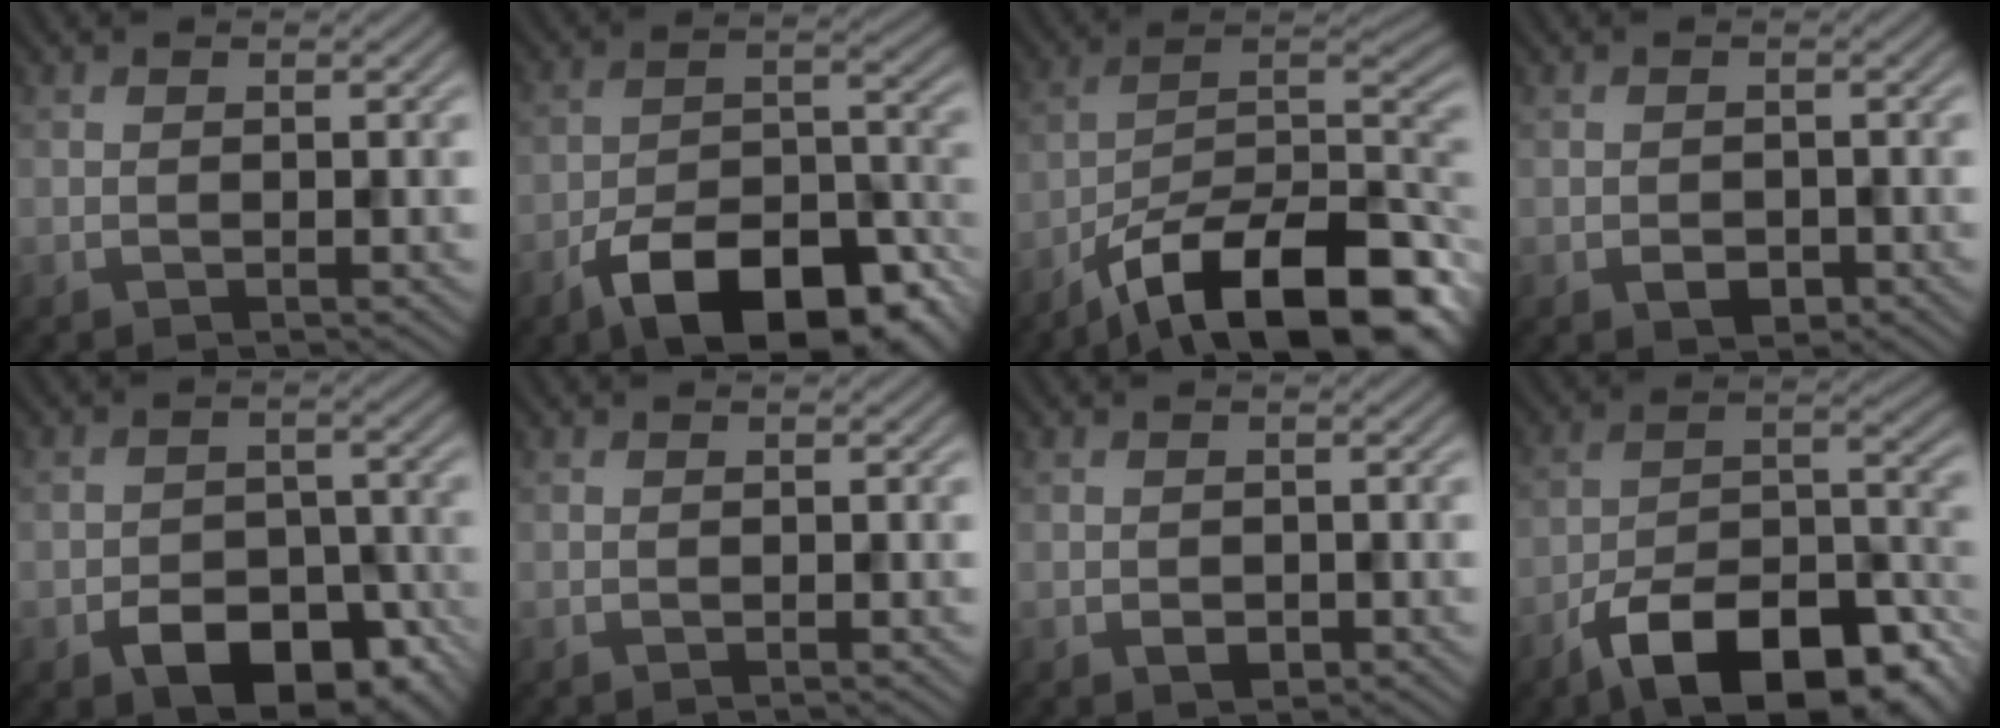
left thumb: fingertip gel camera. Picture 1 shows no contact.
{"total": 14.4, "force": [-9.1, 6.3, 9.2], "torque": [-0.145, -0.011, -0.156]}
{"total": 16.9, "force": [-11.2, 5.8, 11.1], "torque": [-0.186, -0.013, -0.192]}
{"total": 2.0, "force": [-0.8, 1.5, 1.1], "torque": [-0.020, -0.010, -0.014]}
{"total": 9.2, "force": [-5.0, 5.5, 5.5], "torque": [-0.083, -0.021, -0.075]}
{"total": 0.0}
{"total": 1.4, "force": [-0.4, 1.1, 0.8], "torque": [-0.015, -0.009, -0.007]}
{"total": 15.8, "force": [-10.3, 6.3, 10.2], "torque": [-0.164, -0.011, -0.180]}